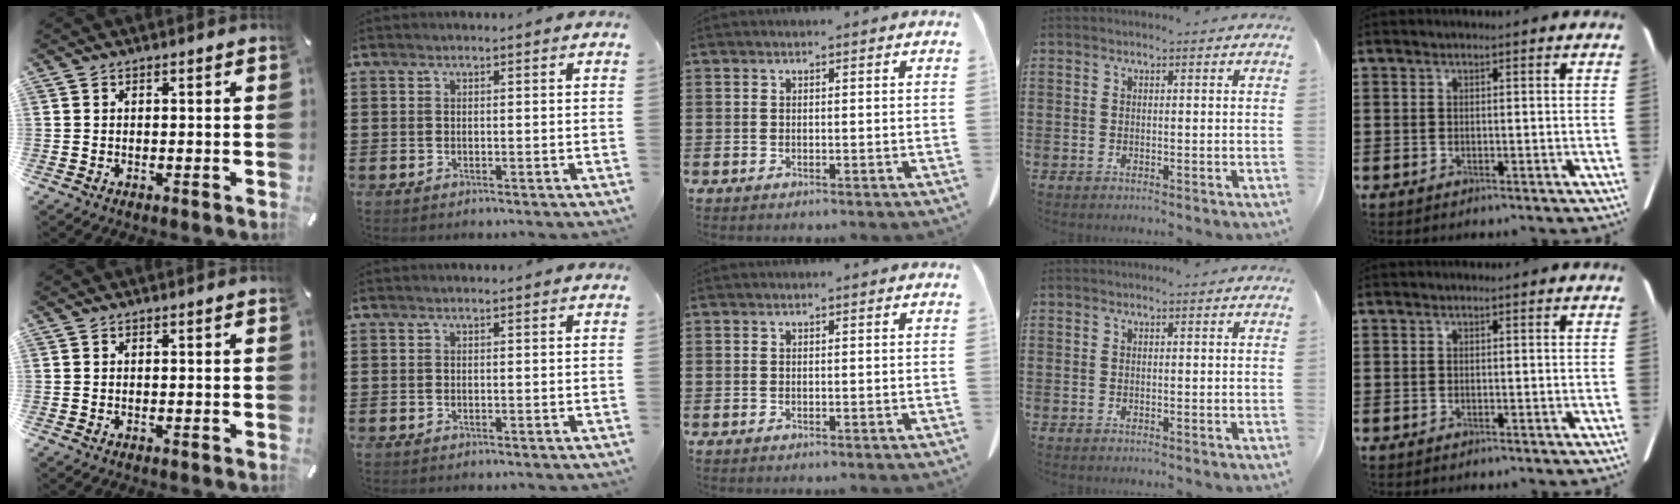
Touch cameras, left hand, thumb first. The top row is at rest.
{}